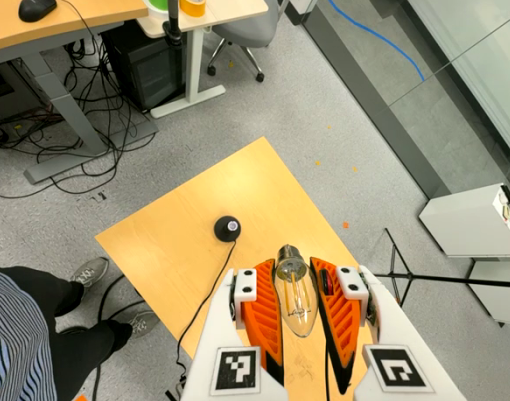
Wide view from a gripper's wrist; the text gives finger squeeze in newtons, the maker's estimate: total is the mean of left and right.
{"total": 24.0, "left": 25.9, "right": 22.2}